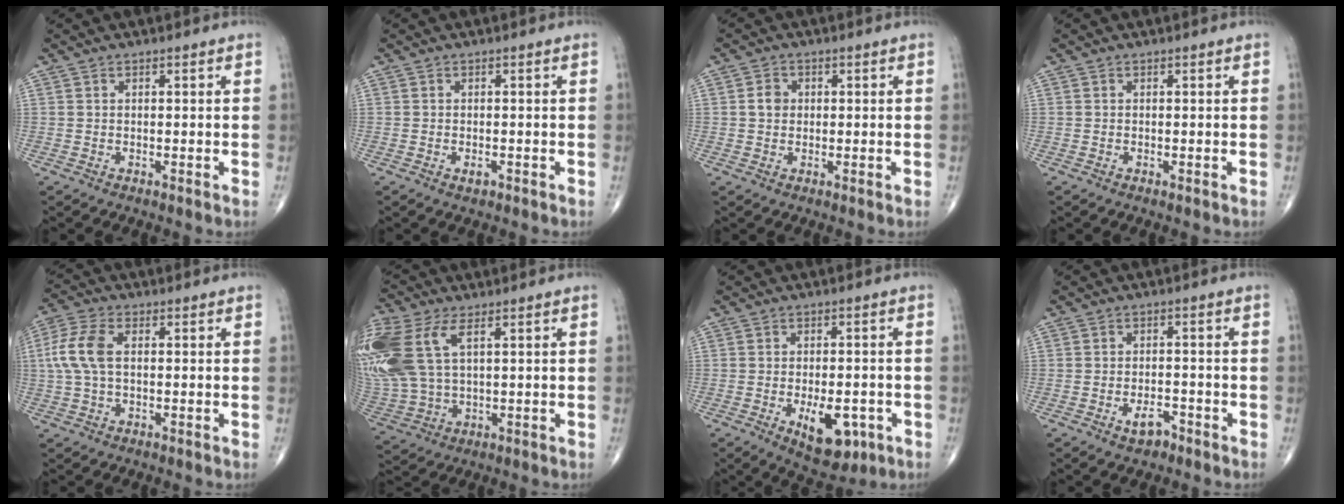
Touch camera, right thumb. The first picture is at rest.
{"total": 1.1, "force": [-0.6, 0.5, 0.7], "torque": [-0.009, -0.001, -0.009]}
{"total": 2.6, "force": [0.2, 2.3, 1.3], "torque": [-0.013, 0.005, 0.001]}
{"total": 0.0}
{"total": 7.8, "force": [0.8, 4.3, 6.5], "torque": [-0.163, 0.018, 0.014]}
{"total": 19.1, "force": [6.1, 10.7, 14.6], "torque": [-0.382, 0.008, 0.124]}
{"total": 9.5, "force": [-3.6, 4.7, 7.5], "torque": [-0.088, 0.002, -0.040]}
{"total": 3.3, "force": [-2.1, 1.6, 1.9], "torque": [-0.024, 0.013, -0.032]}